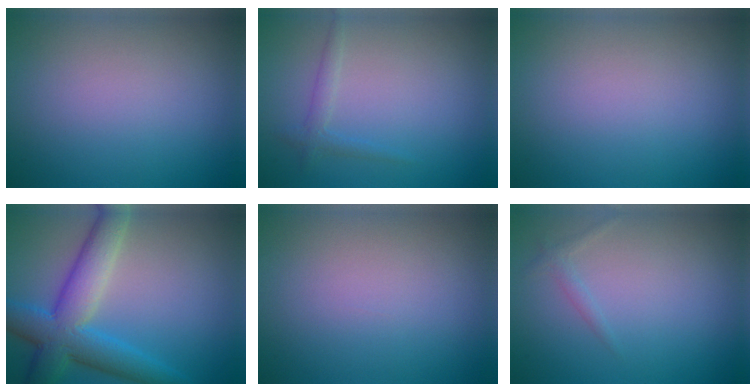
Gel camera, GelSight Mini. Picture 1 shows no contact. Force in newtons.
{"total": 1.3, "press": 1.3, "slide": 0.0}
{"total": 0.0}
{"total": 7.7, "press": 7.7, "slide": 0.3}
{"total": 0.0}
{"total": 0.9, "press": 0.9, "slide": 0.0}